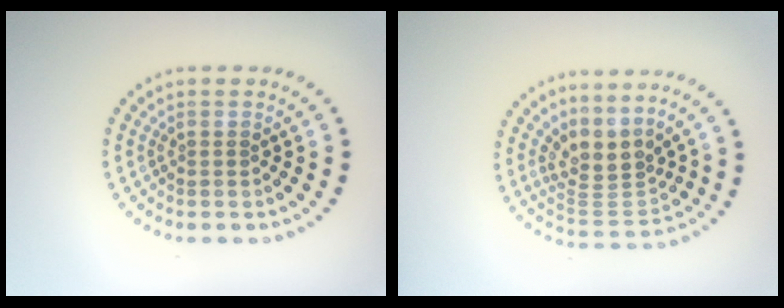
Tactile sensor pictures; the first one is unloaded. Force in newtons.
{"total": 3.4, "press": 2.6, "slide": 2.2}